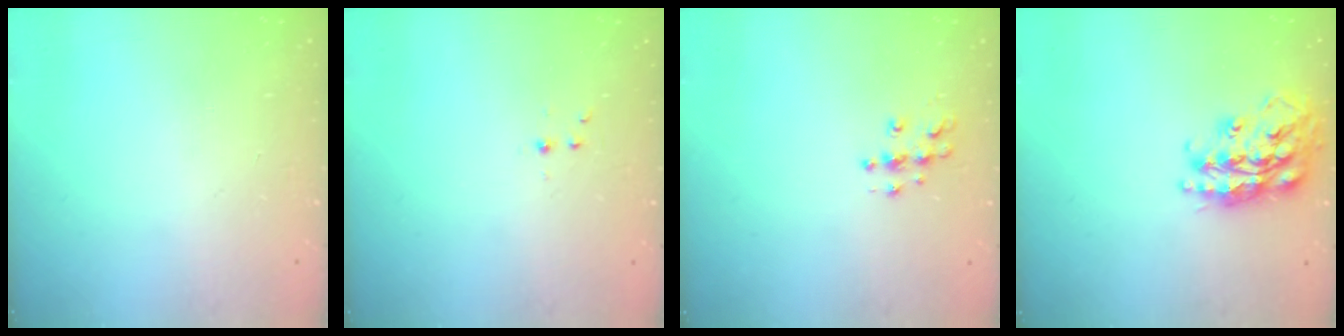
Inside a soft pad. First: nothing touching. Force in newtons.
{"total": 3.0, "press": 2.6, "slide": 1.5}
{"total": 5.8, "press": 5.8, "slide": 0.2}
{"total": 19.5, "press": 19.4, "slide": 1.3}